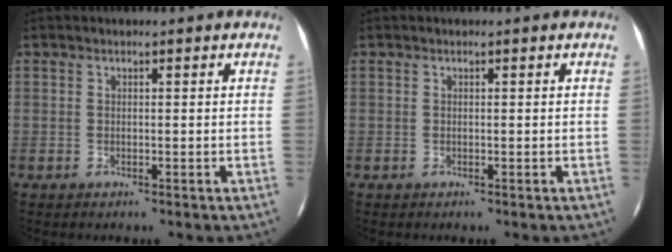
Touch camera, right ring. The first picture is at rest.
{"total": 0.0}